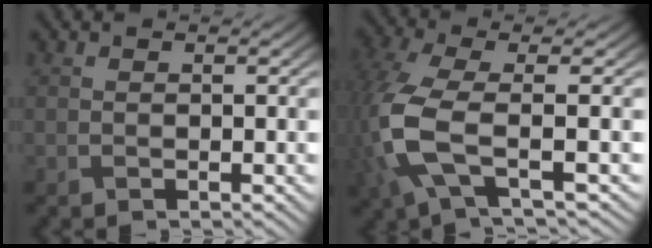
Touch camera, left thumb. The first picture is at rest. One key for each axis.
{"total": 8.2, "fx": -1.9, "fy": 3.1, "fz": 7.4, "tx": -0.195, "ty": -0.010, "tz": -0.047}